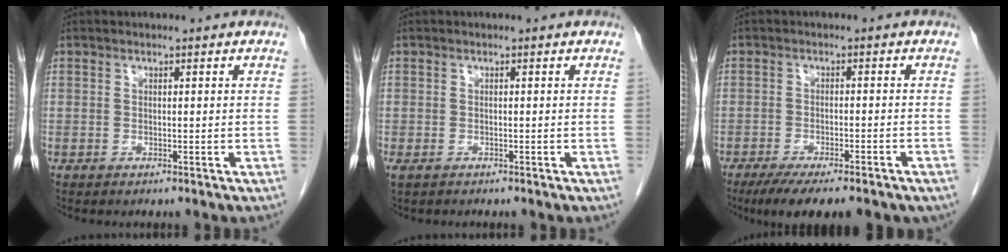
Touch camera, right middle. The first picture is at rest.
{"total": 1.4, "force": [-0.9, 0.7, 0.7], "torque": [-0.018, -0.004, -0.011]}
{"total": 11.8, "force": [-9.0, 2.8, 7.1], "torque": [-0.103, -0.014, -0.127]}